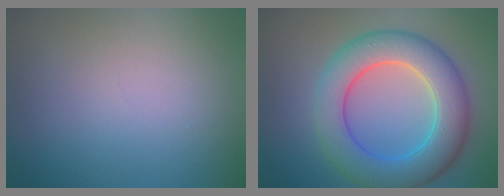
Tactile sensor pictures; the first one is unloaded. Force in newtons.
{"total": 8.2, "press": 8.2, "slide": 0.4}